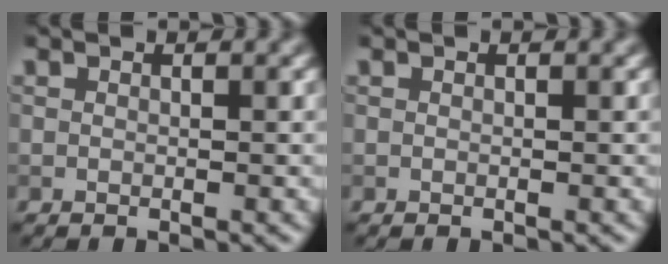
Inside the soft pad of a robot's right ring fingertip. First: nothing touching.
{"total": 0.0}